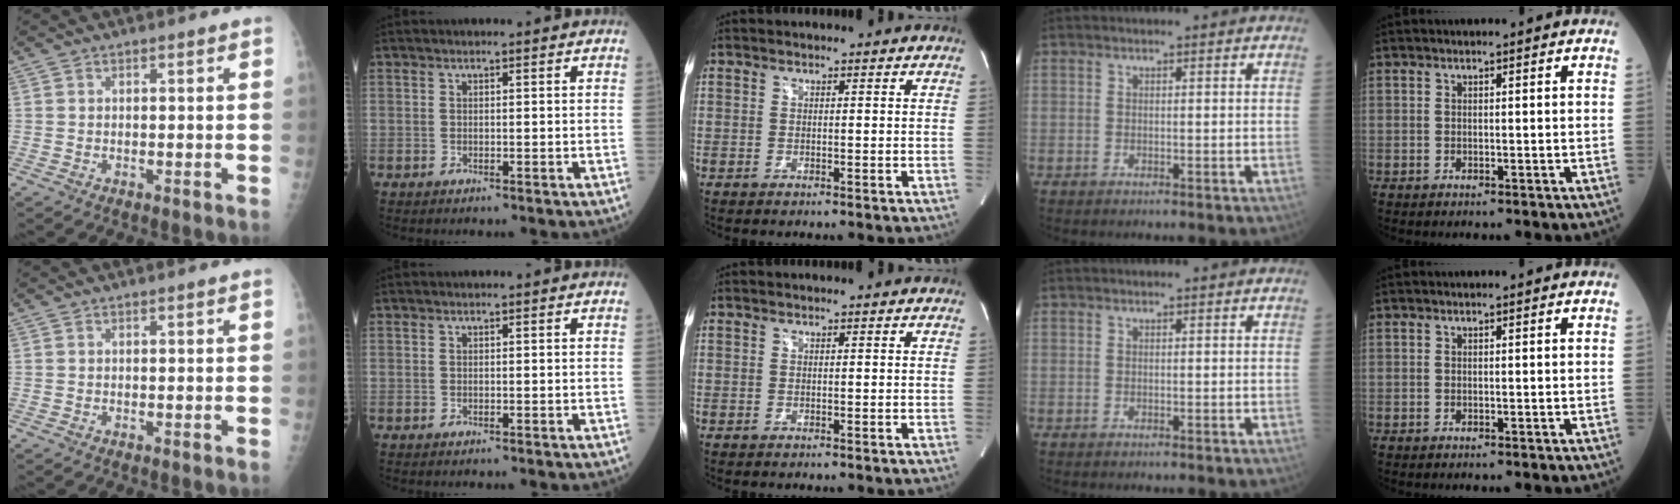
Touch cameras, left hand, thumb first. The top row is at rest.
{}